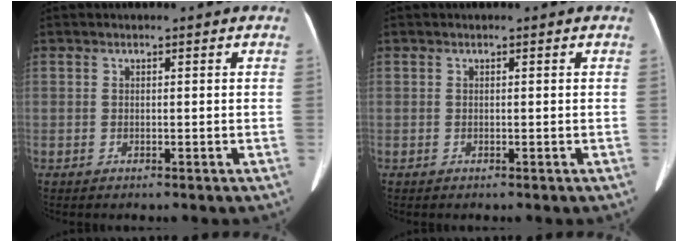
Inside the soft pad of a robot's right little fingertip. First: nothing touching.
{"total": 0.0}